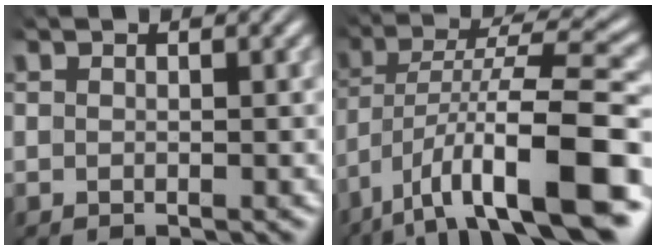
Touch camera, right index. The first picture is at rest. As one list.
[{"total": 10.7, "force": [-3.5, 4.1, 9.2], "torque": [-0.155, -0.020, -0.036]}]